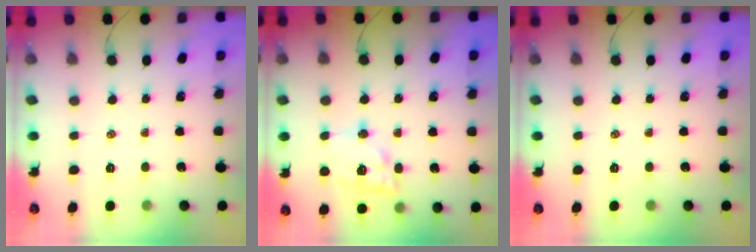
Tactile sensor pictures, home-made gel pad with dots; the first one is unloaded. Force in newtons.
{"total": 14.3, "press": 14.1, "slide": 2.6}
{"total": 0.0}